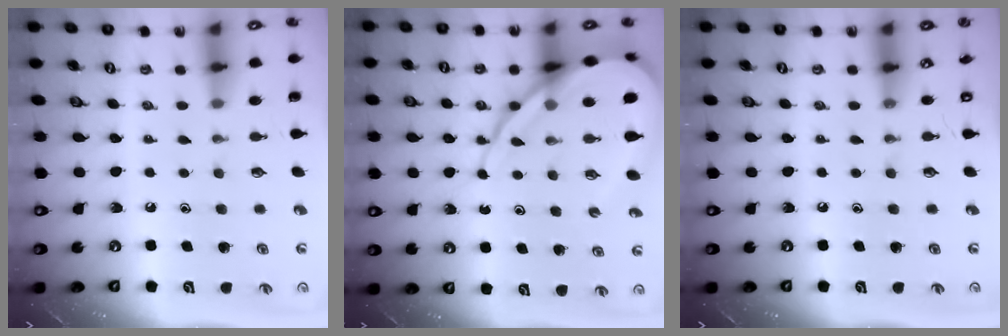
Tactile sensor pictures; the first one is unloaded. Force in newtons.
{"total": 14.4, "press": 14.3, "slide": 1.5}
{"total": 0.0}